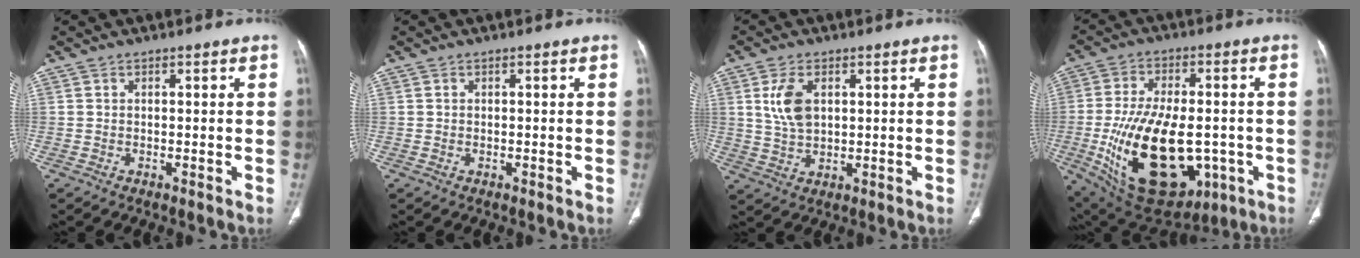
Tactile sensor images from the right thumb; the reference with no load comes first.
{"total": 0.0}
{"total": 6.9, "force": [1.9, 4.0, 5.2], "torque": [-0.103, -0.006, 0.044]}
{"total": 25.6, "force": [-5.4, 14.3, 20.5], "torque": [-0.376, -0.010, -0.052]}